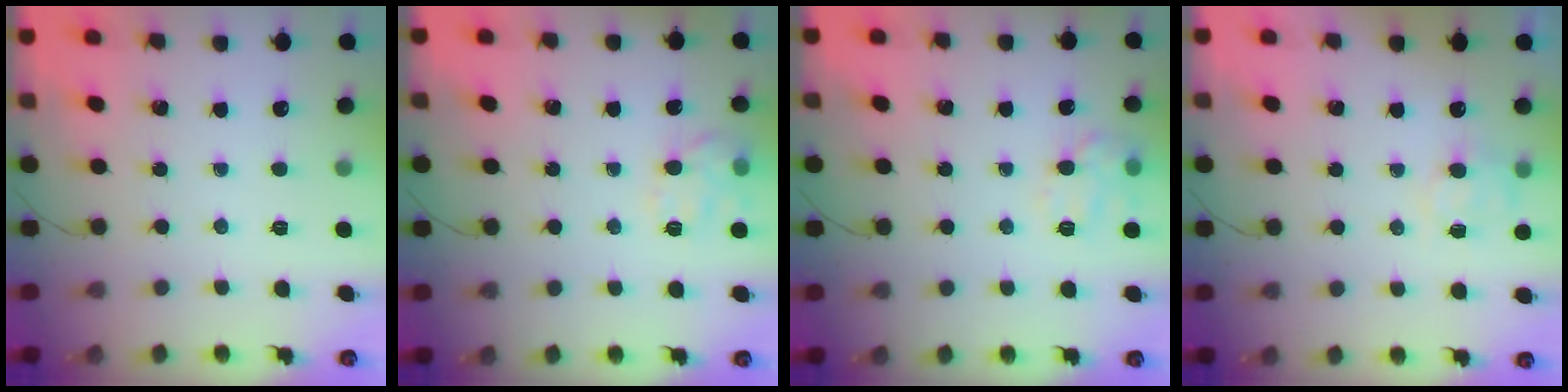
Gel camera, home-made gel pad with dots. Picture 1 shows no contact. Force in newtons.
{"total": 7.9, "press": 7.9, "slide": 0.5}
{"total": 10.2, "press": 10.2, "slide": 0.4}
{"total": 7.4, "press": 7.2, "slide": 1.7}